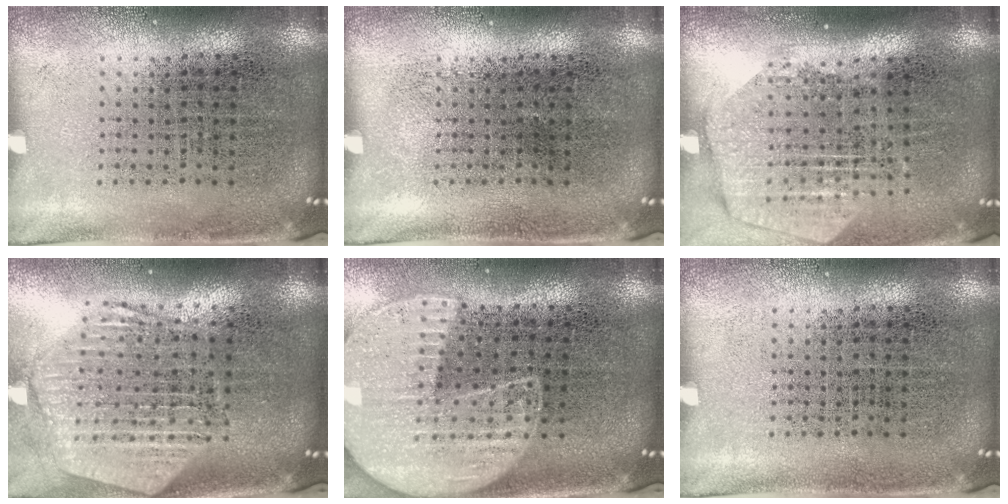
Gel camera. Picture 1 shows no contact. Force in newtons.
{"total": 0.0}
{"total": 1.9, "press": 1.7, "slide": 0.9}
{"total": 2.6, "press": 2.1, "slide": 1.5}
{"total": 2.1, "press": 1.9, "slide": 0.9}
{"total": 0.0}